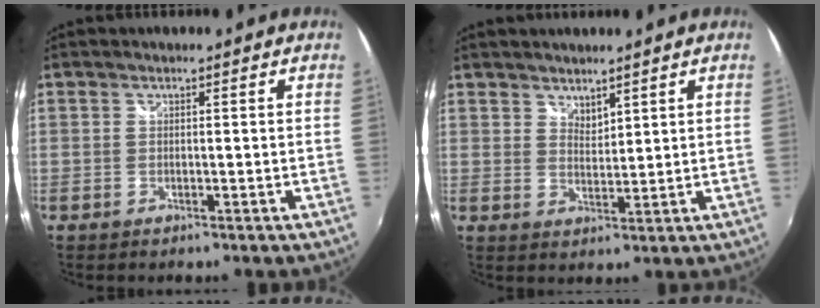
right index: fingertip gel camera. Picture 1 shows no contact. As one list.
[{"total": 2.8, "force": [2.5, 1.1, 0.8], "torque": [-0.008, 0.002, 0.045]}]